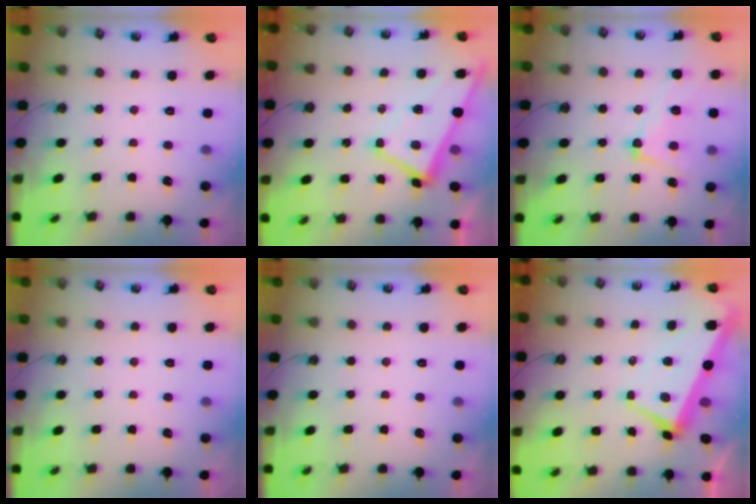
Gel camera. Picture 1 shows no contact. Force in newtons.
{"total": 1.0, "press": 0.2, "slide": 1.0}
{"total": 4.9, "press": 4.7, "slide": 1.0}
{"total": 0.0}
{"total": 0.0}
{"total": 1.9, "press": 1.5, "slide": 1.2}